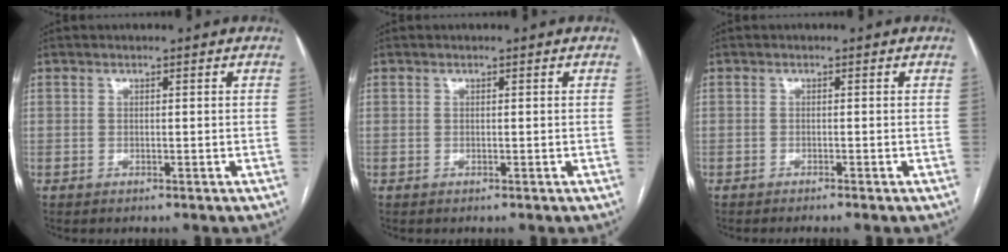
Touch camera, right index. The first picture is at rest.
{"total": 0.0}
{"total": 1.1, "force": [-0.9, -0.3, 0.5], "torque": [-0.005, 0.003, -0.015]}